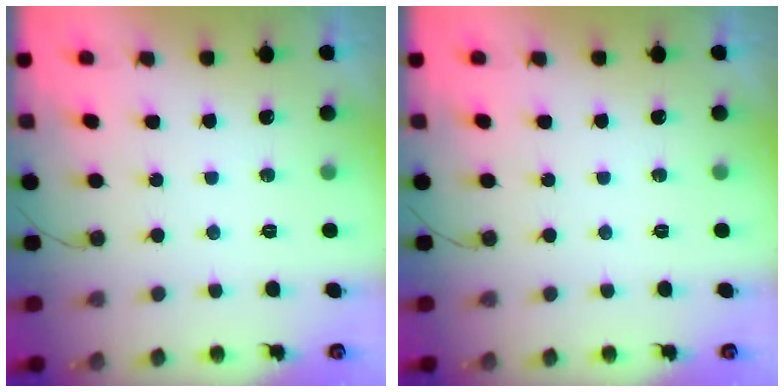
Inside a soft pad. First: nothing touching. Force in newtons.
{"total": 0.0}